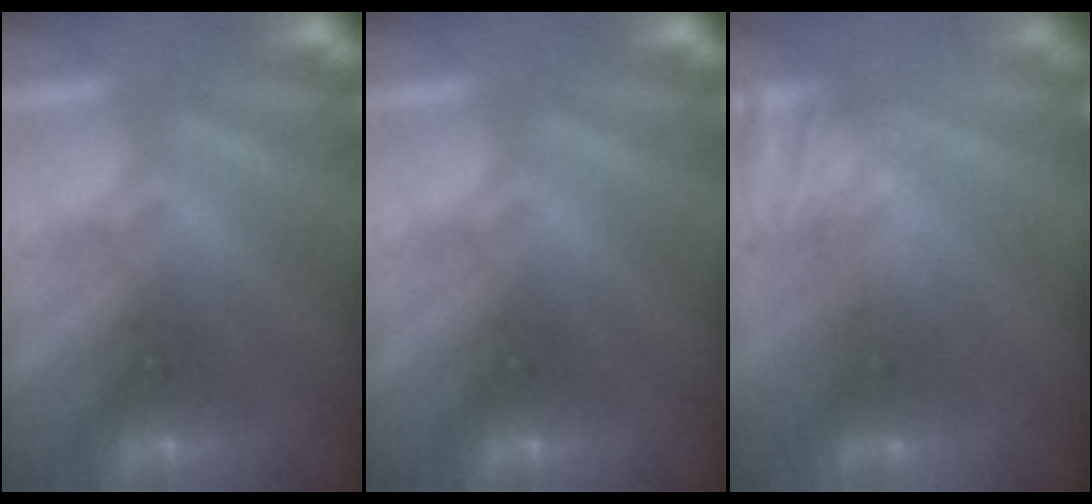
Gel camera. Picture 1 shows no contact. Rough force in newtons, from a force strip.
{"total": 0.0}
{"total": 10.0}